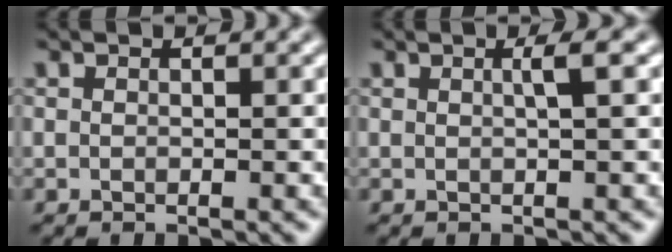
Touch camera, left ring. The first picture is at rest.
{"total": 1.8, "force": [0.4, 0.4, 1.7], "torque": [-0.023, 0.006, 0.001]}